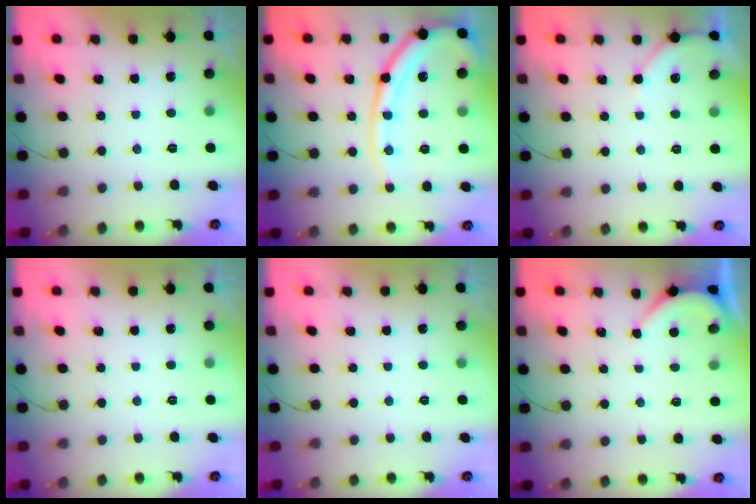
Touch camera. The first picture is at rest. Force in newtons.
{"total": 15.7, "press": 15.6, "slide": 1.6}
{"total": 3.6, "press": 3.5, "slide": 0.6}
{"total": 0.0}
{"total": 0.0}
{"total": 2.2, "press": 2.2, "slide": 0.4}